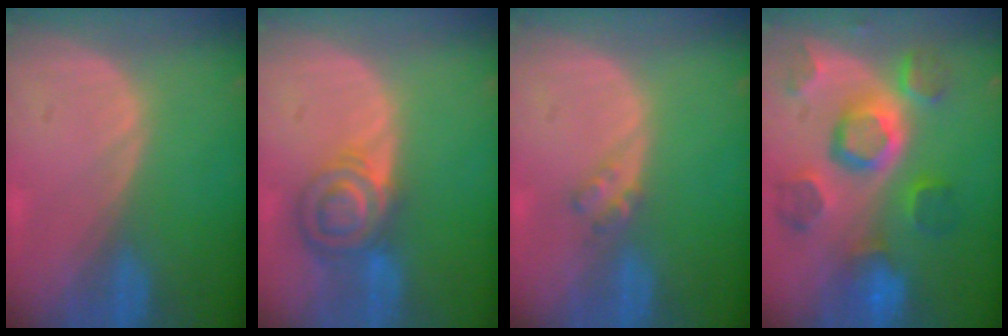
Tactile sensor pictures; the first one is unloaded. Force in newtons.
{"total": 7.0, "press": 6.3, "slide": 3.1}
{"total": 2.0, "press": 2.0, "slide": 0.2}
{"total": 11.3, "press": 10.0, "slide": 5.3}